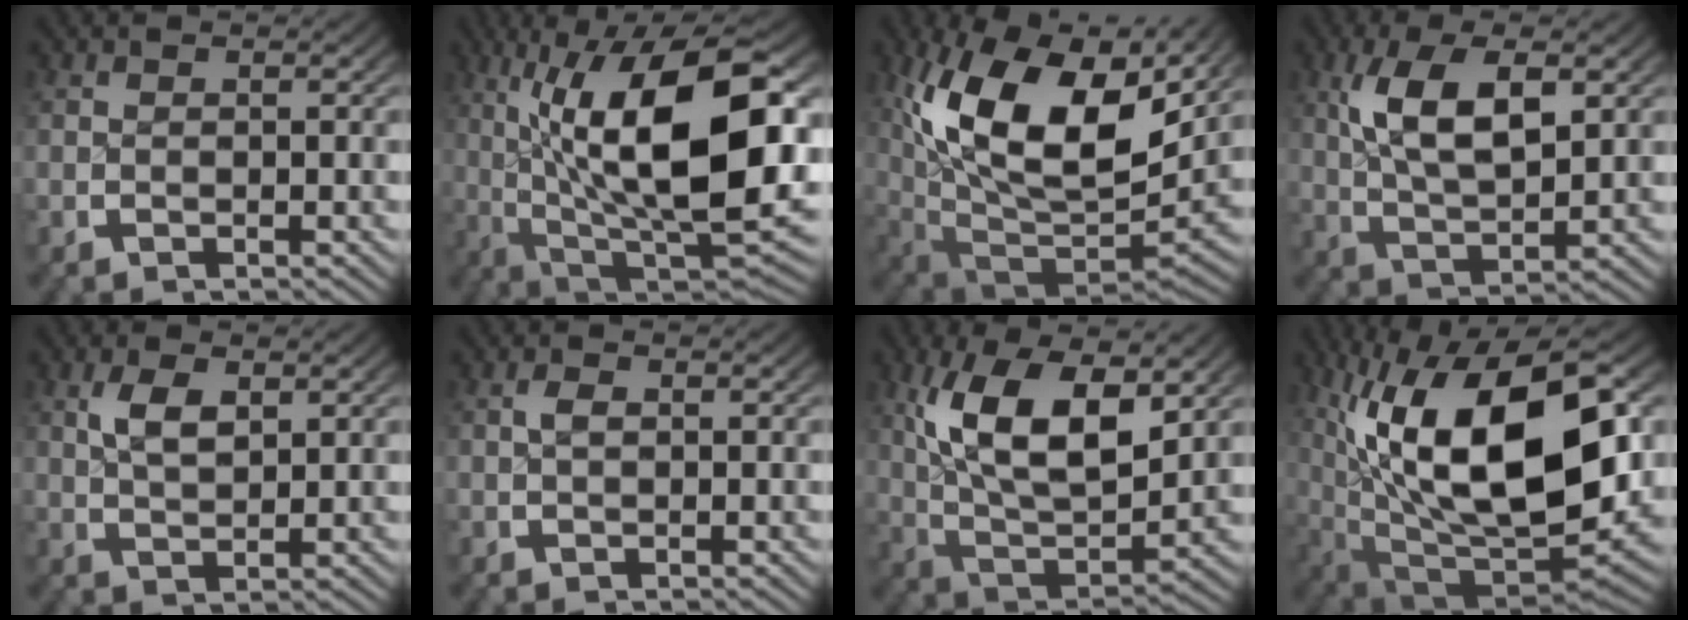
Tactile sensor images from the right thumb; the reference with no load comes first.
{"total": 18.7, "force": [0.6, 9.0, 16.3], "torque": [-0.285, -0.052, 0.041]}
{"total": 16.6, "force": [2.3, 9.1, 13.7], "torque": [-0.283, -0.042, 0.060]}
{"total": 6.7, "force": [1.4, 2.9, 5.8], "torque": [-0.126, -0.007, 0.036]}
{"total": 2.6, "force": [1.4, 0.8, 2.0], "torque": [-0.038, 0.003, 0.032]}
{"total": 0.9, "force": [0.2, 0.4, 0.7], "torque": [-0.018, 0.002, 0.006]}
{"total": 10.9, "force": [1.7, 5.7, 9.2], "torque": [-0.197, -0.024, 0.041]}
{"total": 19.9, "force": [0.3, 10.9, 16.7], "torque": [-0.315, -0.052, 0.035]}